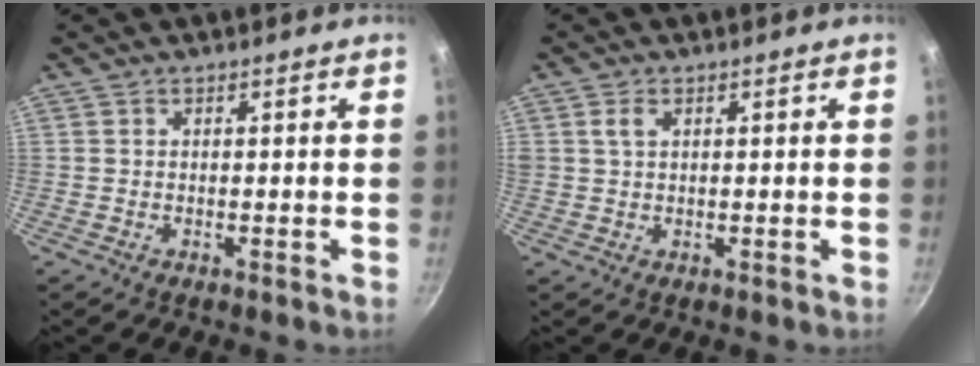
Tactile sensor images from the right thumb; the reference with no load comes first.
{"total": 2.3, "force": [0.8, 1.5, 1.5], "torque": [-0.021, 0.001, 0.016]}